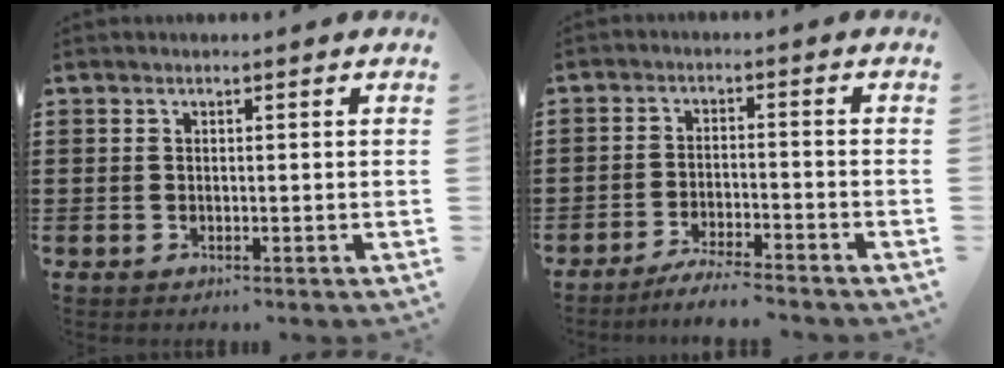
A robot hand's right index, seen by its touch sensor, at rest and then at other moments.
{"total": 3.9, "force": [-3.8, -0.3, 1.0], "torque": [-0.018, -0.001, -0.075]}